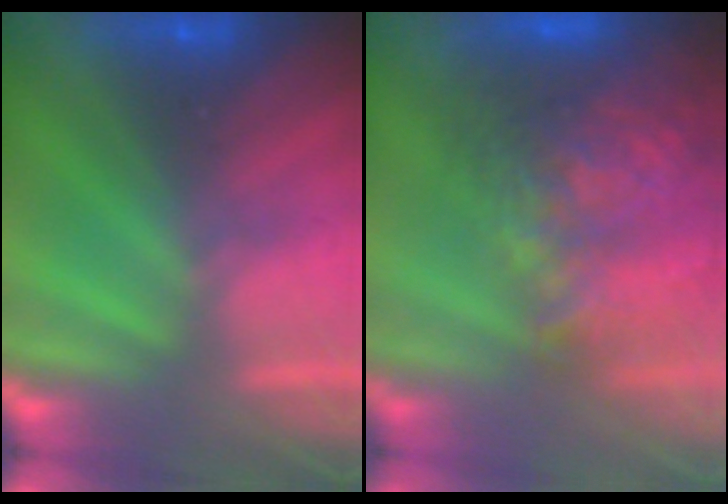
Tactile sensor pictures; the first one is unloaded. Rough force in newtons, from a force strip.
{"total": 7.7}